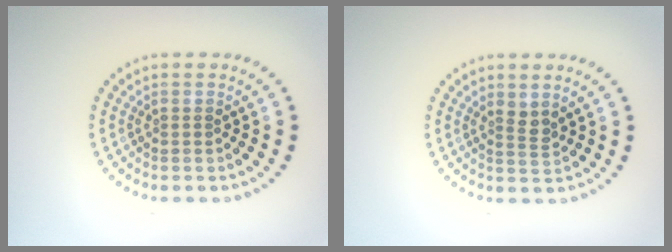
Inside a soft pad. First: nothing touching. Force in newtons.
{"total": 1.3, "press": 1.0, "slide": 0.8}